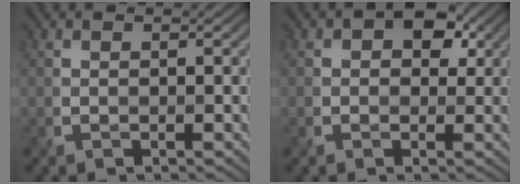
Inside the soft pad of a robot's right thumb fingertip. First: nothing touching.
{"total": 4.2, "force": [1.1, 3.1, 2.5], "torque": [-0.031, -0.001, 0.009]}